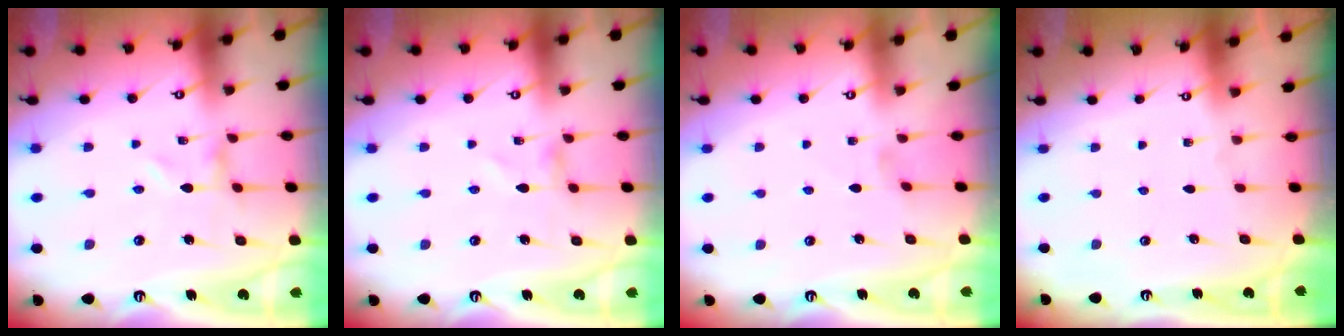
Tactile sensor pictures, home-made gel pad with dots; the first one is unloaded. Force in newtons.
{"total": 0.0}
{"total": 0.0}
{"total": 0.0}